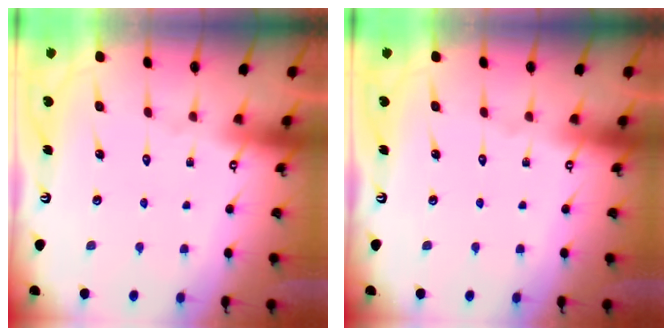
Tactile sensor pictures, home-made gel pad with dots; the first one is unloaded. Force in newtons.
{"total": 0.0}